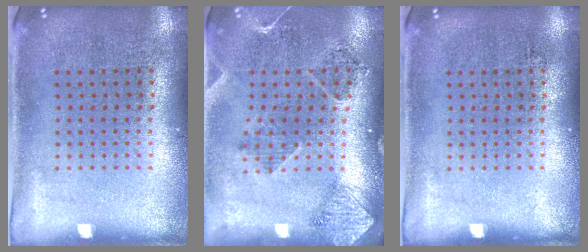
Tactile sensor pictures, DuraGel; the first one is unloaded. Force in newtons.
{"total": 1.6, "press": 1.5, "slide": 0.6}
{"total": 0.0}